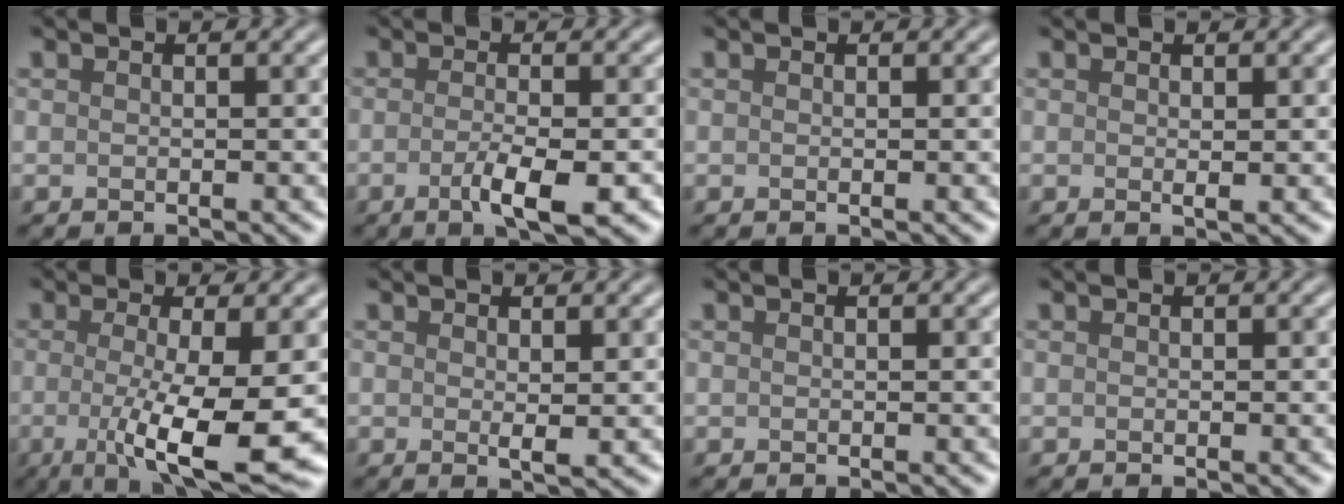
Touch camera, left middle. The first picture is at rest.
{"total": 4.0, "force": [-1.4, 0.9, 3.7], "torque": [-0.067, -0.004, -0.025]}
{"total": 0.0}
{"total": 0.6, "force": [0.2, 0.1, 0.6], "torque": [-0.010, -0.002, 0.001]}
{"total": 9.1, "force": [-1.6, 2.1, 8.7], "torque": [-0.131, -0.022, -0.024]}
{"total": 1.1, "force": [0.3, 0.2, 1.0], "torque": [-0.018, -0.003, 0.003]}
{"total": 0.0}
{"total": 0.0}